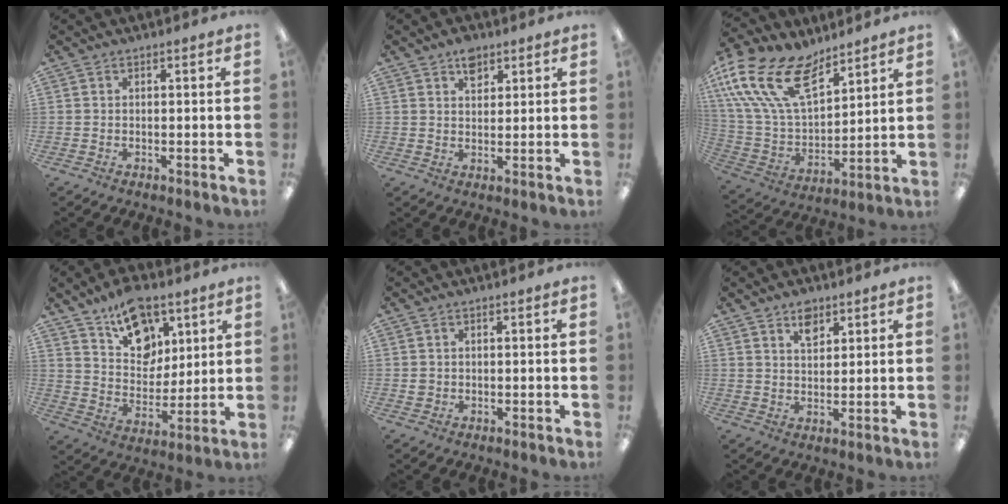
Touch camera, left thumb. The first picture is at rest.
{"total": 4.8, "force": [3.1, 2.9, 2.2], "torque": [-0.020, -0.011, 0.051]}
{"total": 21.2, "force": [12.3, 11.1, 13.1], "torque": [-0.298, -0.070, 0.224]}
{"total": 14.9, "force": [9.9, 9.1, 6.6], "torque": [-0.090, -0.055, 0.181]}
{"total": 1.1, "force": [0.1, 1.0, 0.3], "torque": [-0.006, 0.005, -0.001]}
{"total": 5.2, "force": [3.5, 2.9, 2.5], "torque": [-0.026, -0.015, 0.058]}